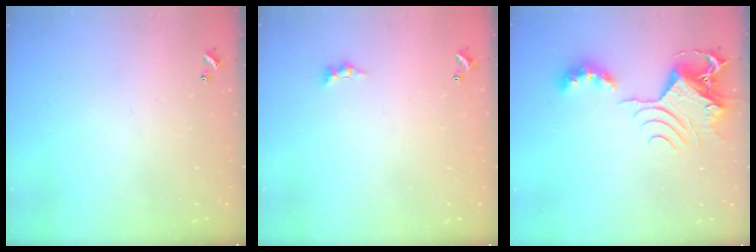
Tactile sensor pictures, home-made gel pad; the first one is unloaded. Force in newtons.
{"total": 0.0}
{"total": 9.4, "press": 9.4, "slide": 0.3}